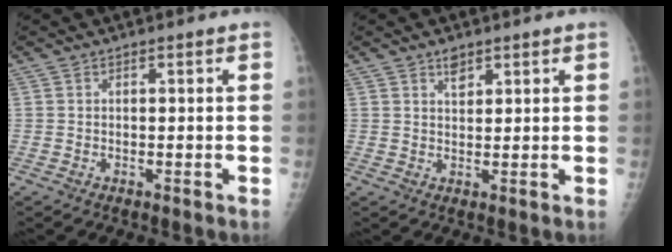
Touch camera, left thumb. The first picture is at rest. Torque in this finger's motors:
{"motor_torque": [0.68, 0.37, 0.31, 0.00, 0.07]}